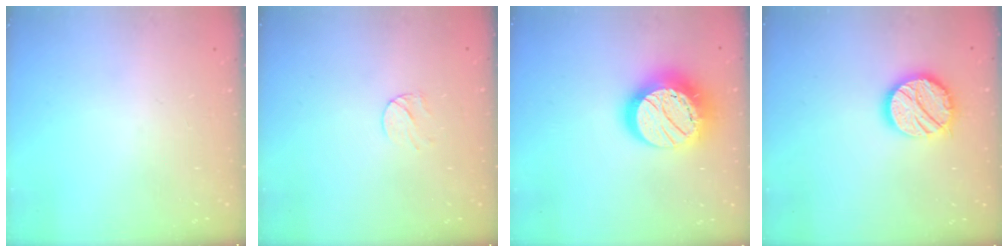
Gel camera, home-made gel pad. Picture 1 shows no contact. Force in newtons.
{"total": 6.6, "press": 6.5, "slide": 0.6}
{"total": 19.5, "press": 19.4, "slide": 1.4}
{"total": 13.8, "press": 13.7, "slide": 0.8}